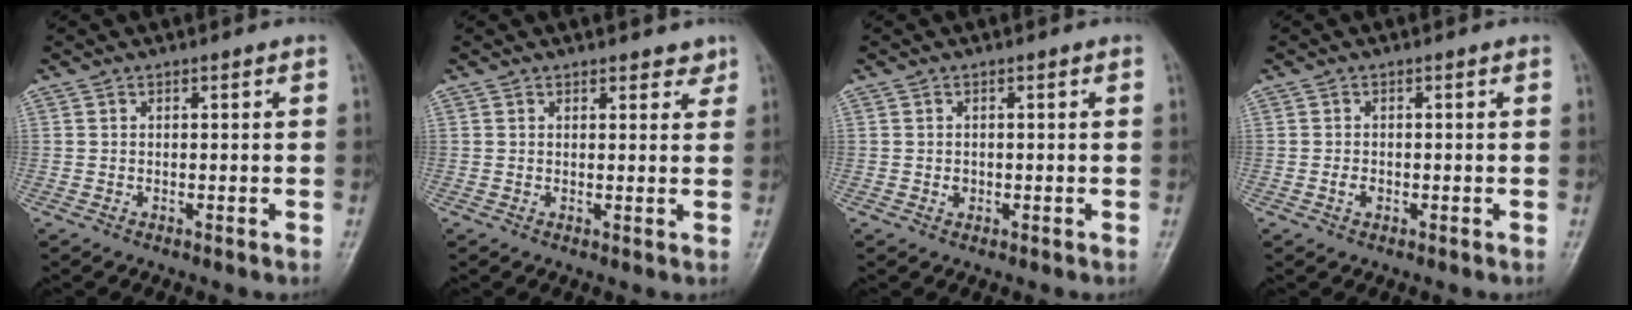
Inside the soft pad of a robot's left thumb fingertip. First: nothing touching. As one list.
[{"total": 2.8, "force": [2.2, 1.3, 0.9], "torque": [0.013, -0.011, 0.025]}, {"total": 1.0, "force": [0.0, 0.8, 0.4], "torque": [-0.004, 0.001, 0.002]}, {"total": 1.3, "force": [-0.3, 0.9, 0.8], "torque": [-0.013, 0.000, -0.005]}]